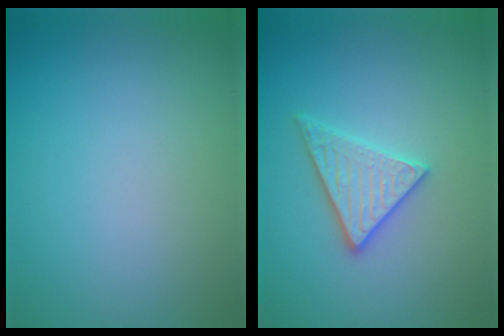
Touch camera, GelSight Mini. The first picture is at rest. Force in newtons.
{"total": 3.0, "press": 2.9, "slide": 0.6}